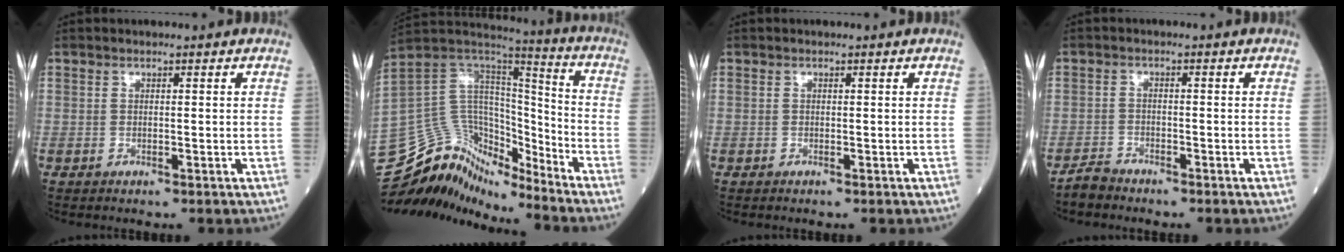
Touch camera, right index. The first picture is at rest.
{"total": 16.8, "force": [-15.6, 5.6, 2.8], "torque": [-0.054, 0.088, -0.270]}
{"total": 0.0}
{"total": 2.3, "force": [-2.3, 0.5, 0.2], "torque": [-0.004, -0.004, -0.046]}